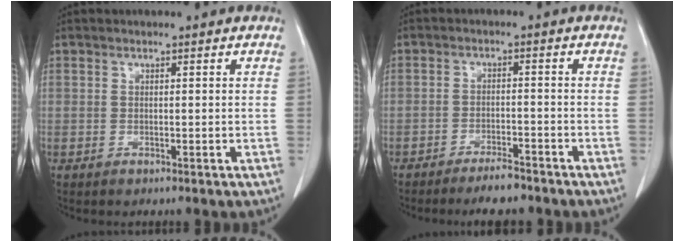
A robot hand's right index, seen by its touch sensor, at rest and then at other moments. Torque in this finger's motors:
{"motor_torque": [0.67, -0.73, 0.10, 0.04]}